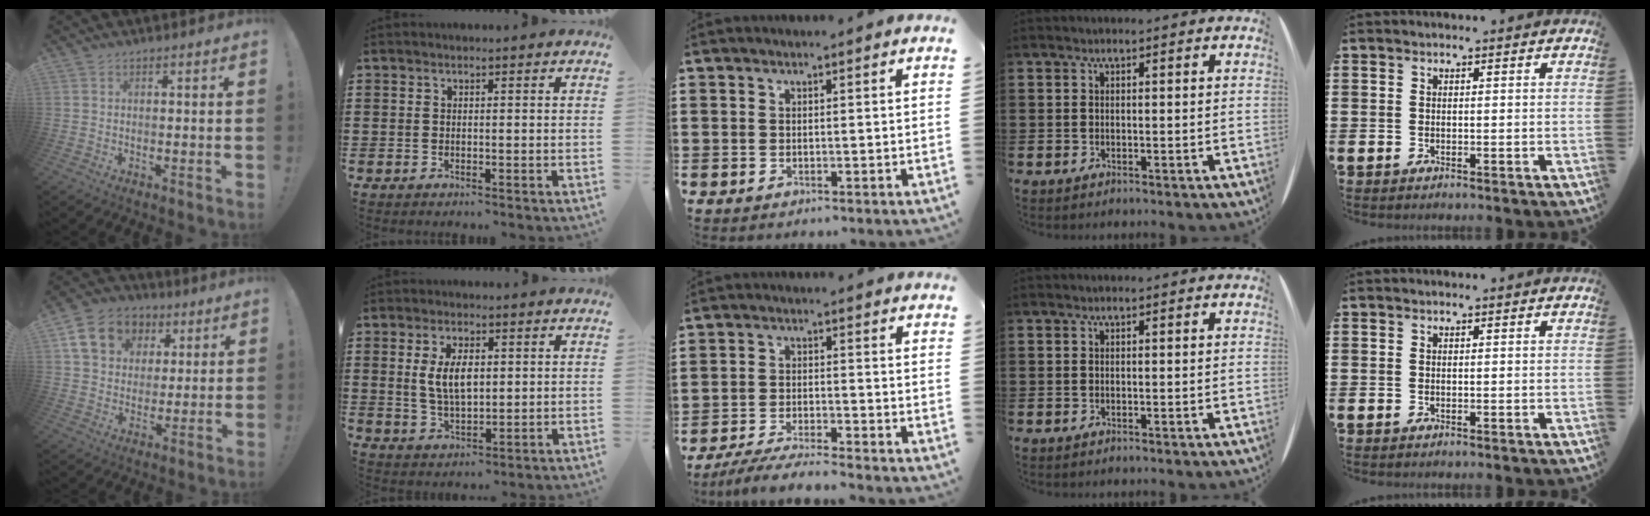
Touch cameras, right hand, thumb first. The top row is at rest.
{"thumb": {"total": 14.5, "force": [5.6, 11.7, 6.6], "torque": [-0.092, -0.014, 0.113]}, "index": {"total": 6.2, "force": [1.0, 3.0, 5.3], "torque": [-0.101, 0.007, 0.014]}, "middle": {"total": 4.6, "force": [-4.3, 0.0, 1.4], "torque": [-0.040, -0.008, -0.090]}}